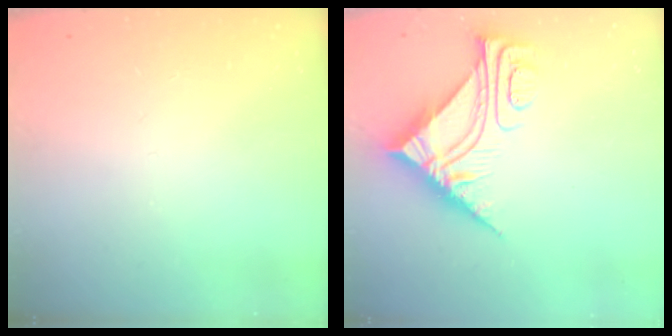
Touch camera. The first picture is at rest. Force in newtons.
{"total": 10.0, "press": 9.9, "slide": 0.9}